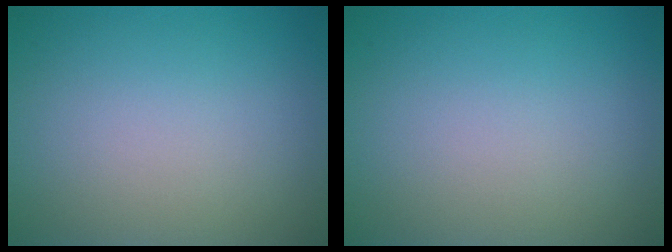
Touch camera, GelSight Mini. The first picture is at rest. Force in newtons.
{"total": 0.0}